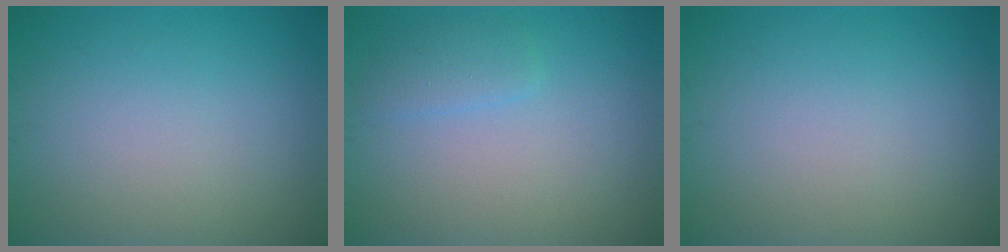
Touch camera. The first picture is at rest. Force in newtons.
{"total": 1.6, "press": 1.6, "slide": 0.0}
{"total": 0.0}